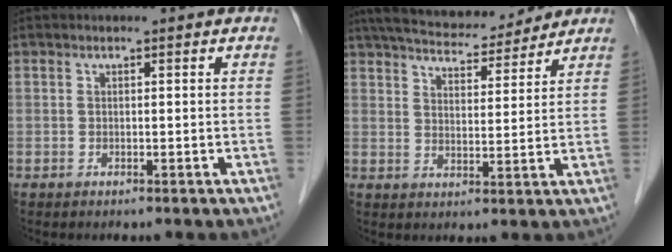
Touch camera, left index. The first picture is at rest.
{"total": 15.0, "force": [13.4, 3.2, 6.0], "torque": [-0.100, 0.027, 0.205]}